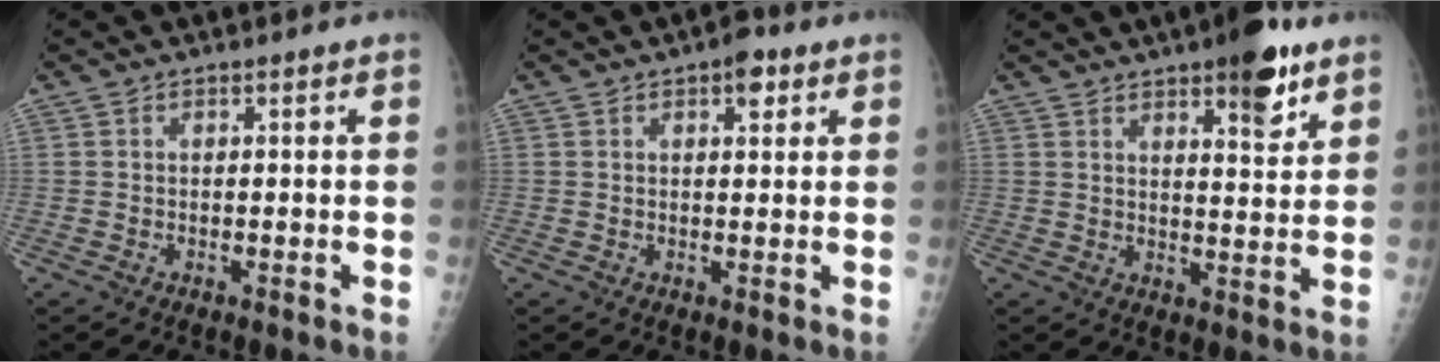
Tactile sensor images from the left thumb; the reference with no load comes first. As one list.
[{"total": 3.8, "force": [2.1, 1.9, 2.6], "torque": [-0.021, -0.004, 0.023]}, {"total": 9.6, "force": [6.0, 2.9, 7.0], "torque": [-0.078, -0.033, 0.083]}]